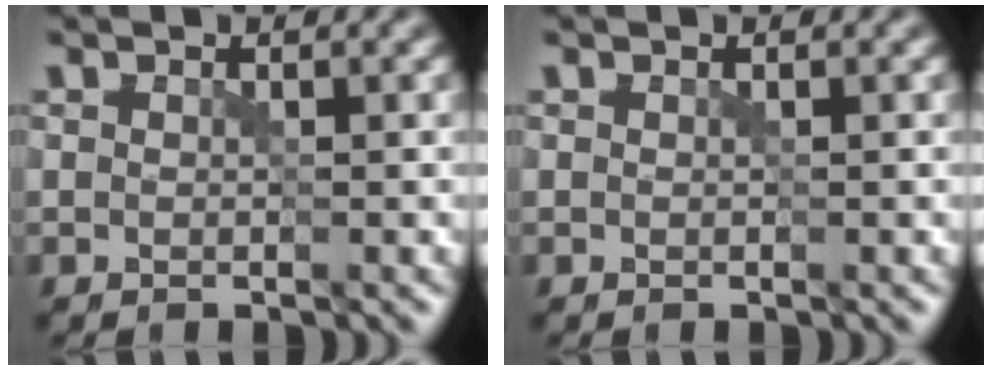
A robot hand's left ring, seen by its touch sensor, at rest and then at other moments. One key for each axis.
{"total": 0.0}